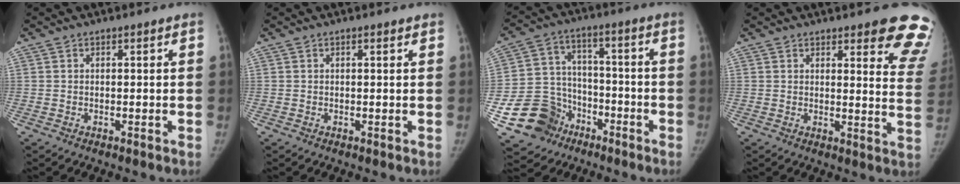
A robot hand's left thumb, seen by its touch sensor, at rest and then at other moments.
{"total": 0.7, "force": [0.4, 0.2, 0.5], "torque": [-0.008, 0.000, 0.006]}
{"total": 13.2, "force": [-6.7, 11.0, 2.9], "torque": [-0.019, 0.070, -0.107]}
{"total": 12.5, "force": [9.6, 3.2, 7.3], "torque": [-0.040, -0.062, 0.089]}